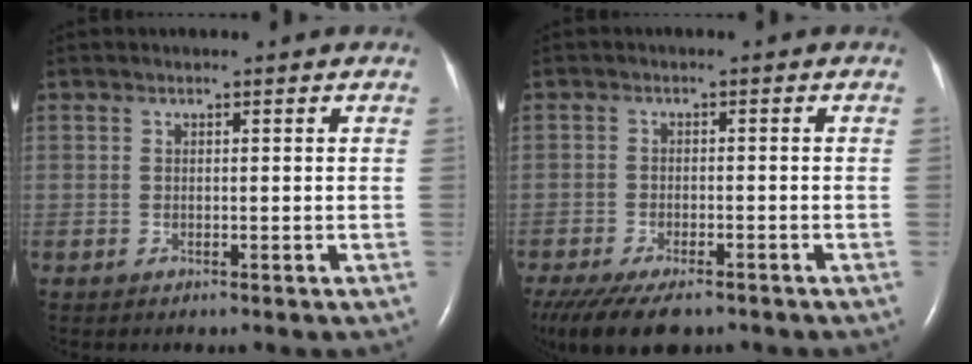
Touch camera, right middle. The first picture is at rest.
{"total": 12.0, "force": [-8.8, 4.3, 6.8], "torque": [-0.141, -0.023, -0.134]}